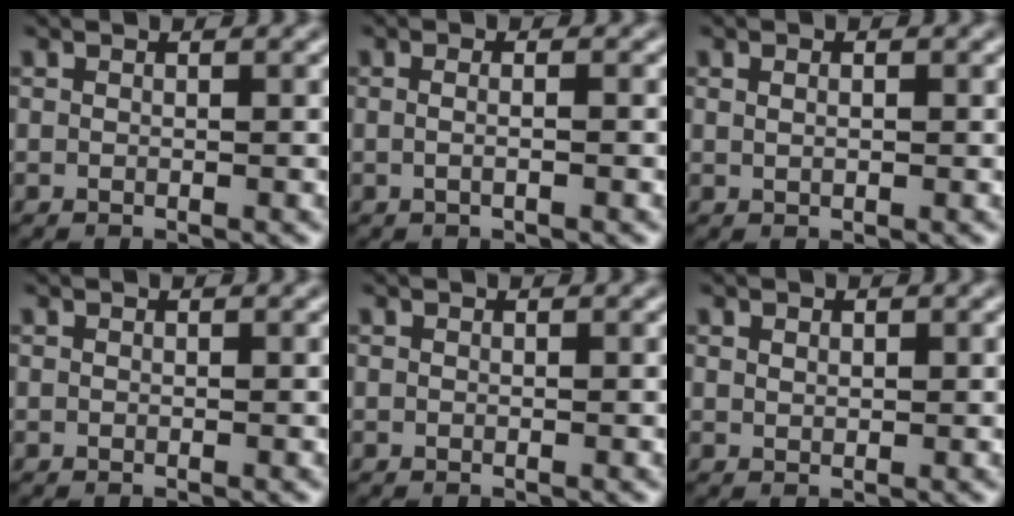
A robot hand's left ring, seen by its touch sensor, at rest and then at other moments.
{"total": 2.4, "force": [0.5, 1.3, 2.0], "torque": [-0.002, 0.002, -0.018]}
{"total": 1.1, "force": [0.4, 0.6, 0.8], "torque": [-0.011, 0.001, 0.005]}
{"total": 0.0}
{"total": 0.0}
{"total": 0.7, "force": [0.5, 0.5, 0.3], "torque": [-0.006, -0.002, 0.009]}